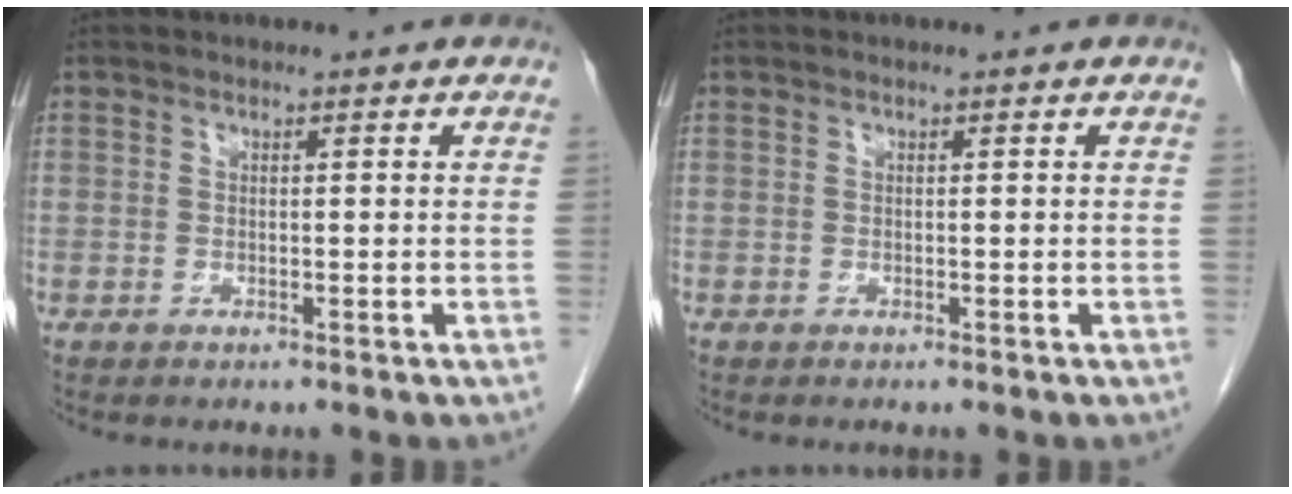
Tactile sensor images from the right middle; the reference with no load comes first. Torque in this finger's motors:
{"motor_torque": [0.34, -0.17, 0.03, -0.01]}